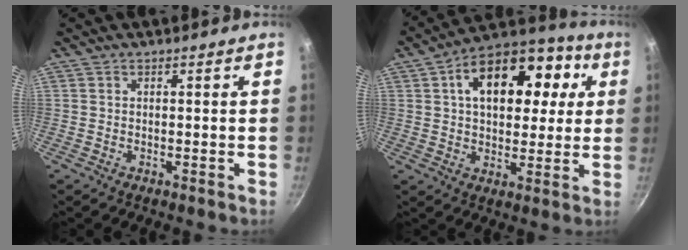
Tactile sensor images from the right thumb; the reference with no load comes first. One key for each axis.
{"total": 19.4, "fx": 5.2, "fy": 11.5, "fz": 14.7, "tx": -0.172, "ty": 0.022, "tz": 0.069}